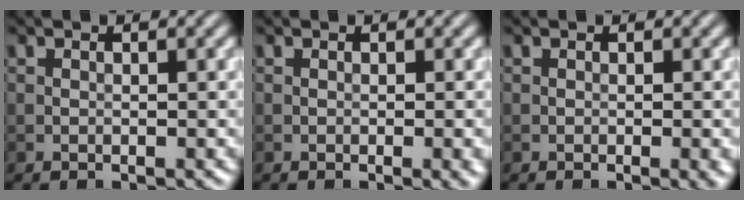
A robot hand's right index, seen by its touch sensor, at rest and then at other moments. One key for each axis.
{"total": 1.3, "fx": -0.3, "fy": 0.2, "fz": 1.2, "tx": -0.015, "ty": -0.003, "tz": -0.004}
{"total": 1.4, "fx": -0.3, "fy": 0.3, "fz": 1.3, "tx": -0.016, "ty": -0.003, "tz": -0.004}